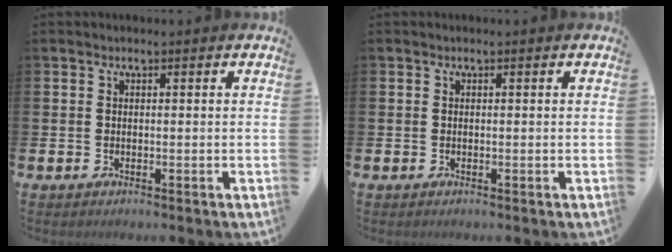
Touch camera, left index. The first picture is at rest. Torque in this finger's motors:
{"motor_torque": [0.00, 0.00, 0.00, 0.00]}